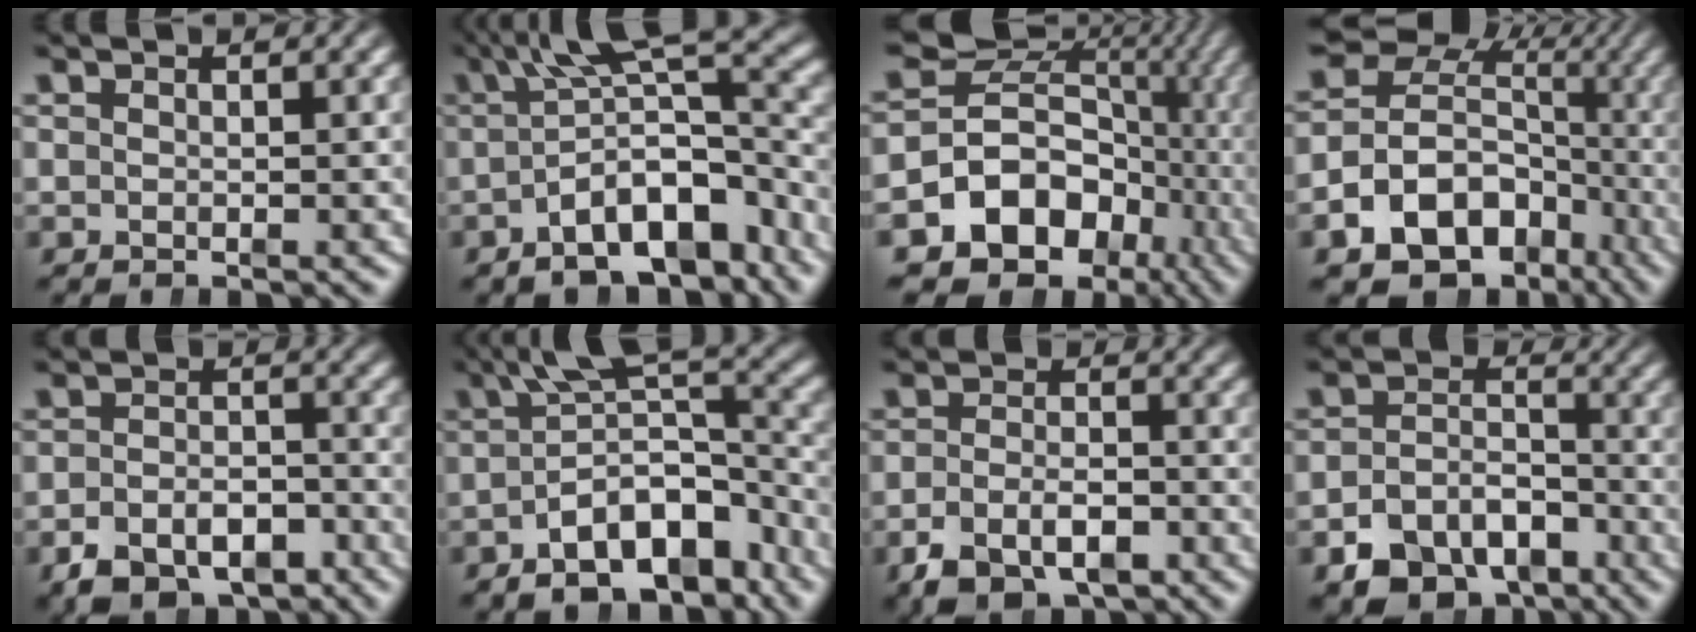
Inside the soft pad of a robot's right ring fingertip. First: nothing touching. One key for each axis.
{"total": 7.9, "fx": -1.7, "fy": 3.9, "fz": 6.7, "tx": -0.107, "ty": -0.011, "tz": -0.018}
{"total": 23.2, "fx": -6.6, "fy": 19.1, "fz": 11.4, "tx": -0.225, "ty": -0.060, "tz": -0.107}
{"total": 18.1, "fx": -5.0, "fy": 15.0, "fz": 8.7, "tx": -0.167, "ty": -0.063, "tz": -0.073}
{"total": 6.5, "fx": -4.8, "fy": 3.5, "fz": 2.5, "tx": -0.016, "ty": -0.020, "tz": -0.076}
{"total": 8.4, "fx": -2.7, "fy": 4.4, "fz": 6.6, "tx": -0.109, "ty": -0.018, "tz": -0.030}
{"total": 5.1, "fx": -3.4, "fy": 2.8, "fz": 2.7, "tx": -0.032, "ty": -0.015, "tz": -0.049}
{"total": 8.5, "fx": -5.8, "fy": 5.4, "fz": 2.9, "tx": -0.033, "ty": -0.028, "tz": -0.096}